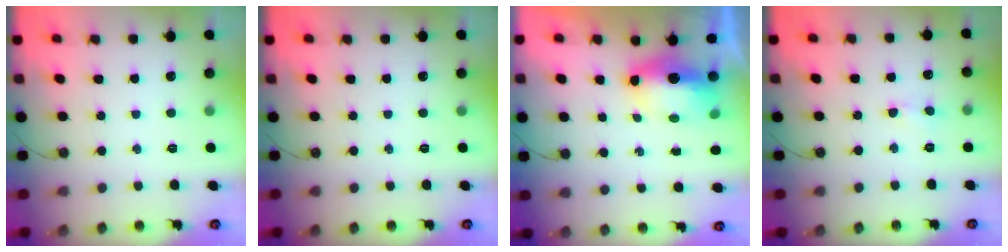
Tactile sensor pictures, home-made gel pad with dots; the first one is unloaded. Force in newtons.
{"total": 0.0}
{"total": 8.1, "press": 7.9, "slide": 1.4}
{"total": 4.1, "press": 4.0, "slide": 0.7}